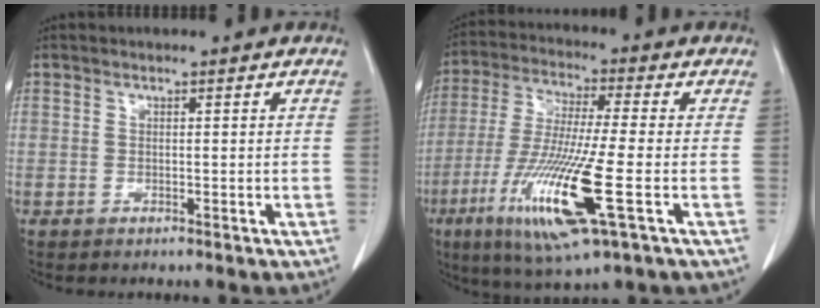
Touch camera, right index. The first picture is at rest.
{"total": 15.7, "force": [-5.3, 0.8, 14.8], "torque": [-0.305, -0.030, -0.097]}